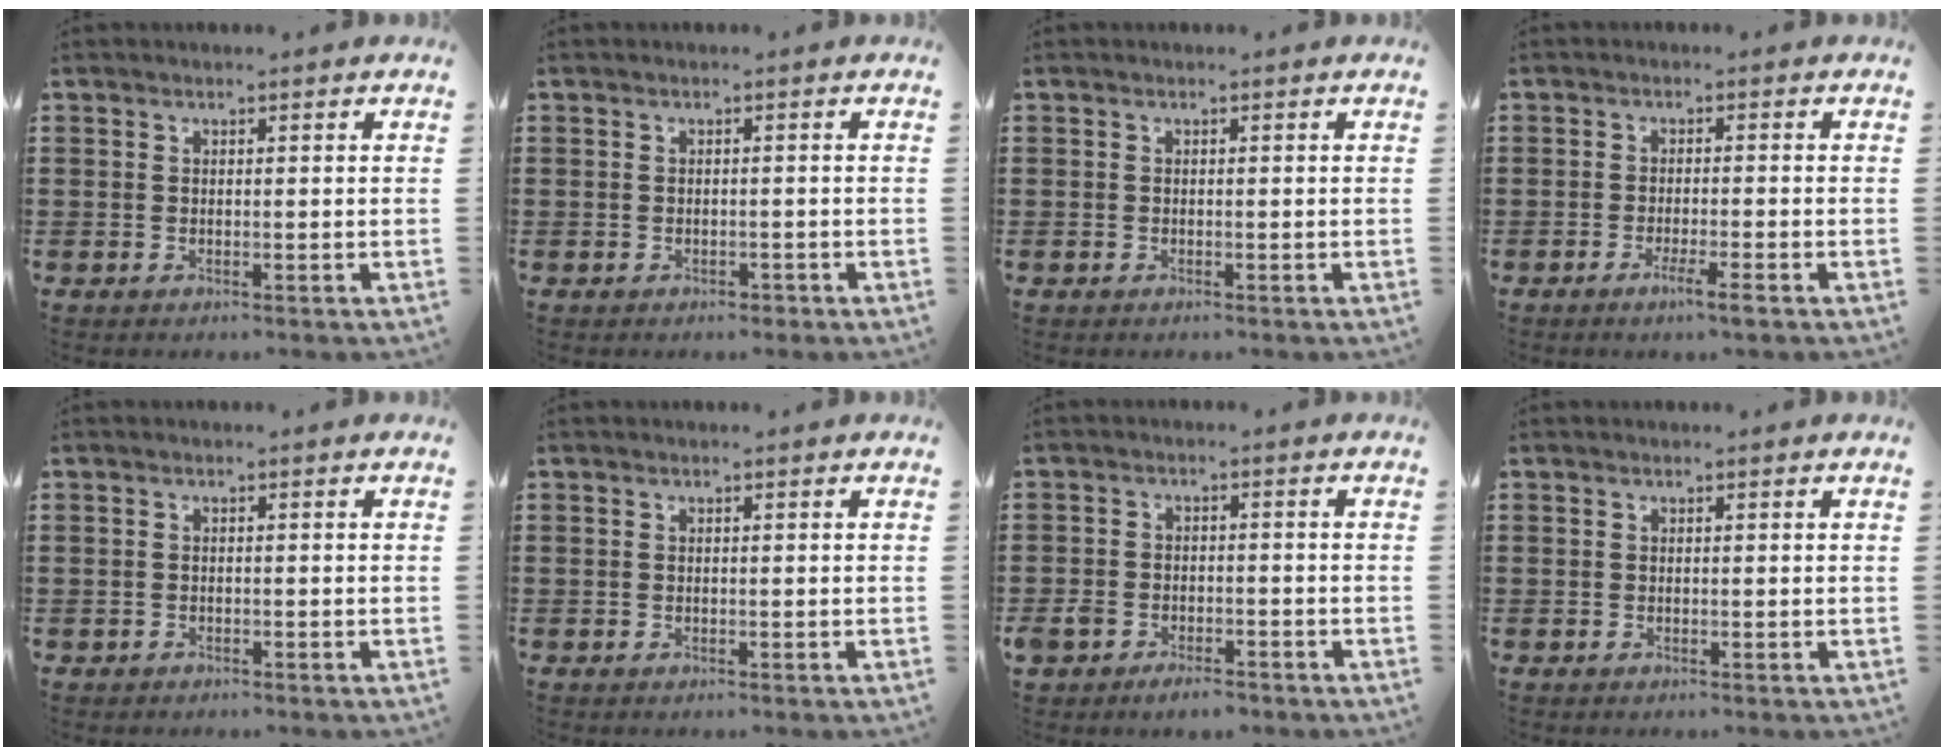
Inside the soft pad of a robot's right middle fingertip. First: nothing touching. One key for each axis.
{"total": 0.7, "fx": -0.7, "fy": 0.3, "fz": 0.0, "tx": -0.002, "ty": 0.001, "tz": -0.015}
{"total": 0.0}
{"total": 3.2, "fx": -2.0, "fy": 0.1, "fz": 2.5, "tx": -0.046, "ty": -0.006, "tz": -0.037}
{"total": 0.6, "fx": -0.5, "fy": 0.3, "fz": 0.0, "tx": -0.001, "ty": 0.003, "tz": -0.012}
{"total": 0.0}
{"total": 3.2, "fx": -2.7, "fy": 1.3, "fz": 1.0, "tx": -0.035, "ty": 0.001, "tz": -0.059}
{"total": 0.0}